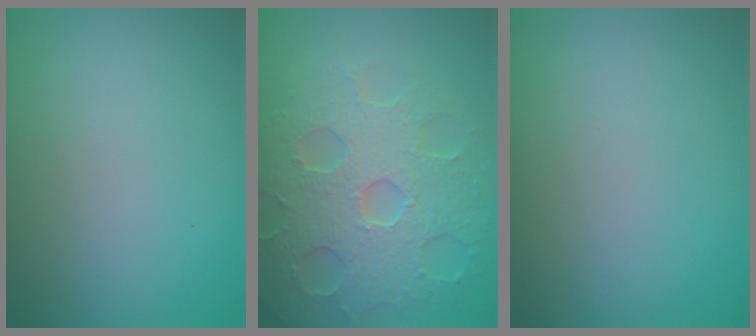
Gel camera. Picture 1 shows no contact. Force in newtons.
{"total": 7.8, "press": 6.0, "slide": 5.1}
{"total": 0.0}